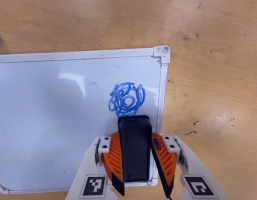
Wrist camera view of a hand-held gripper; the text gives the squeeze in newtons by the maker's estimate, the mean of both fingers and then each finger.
{"total": 11.6, "left": 13.3, "right": 9.9}